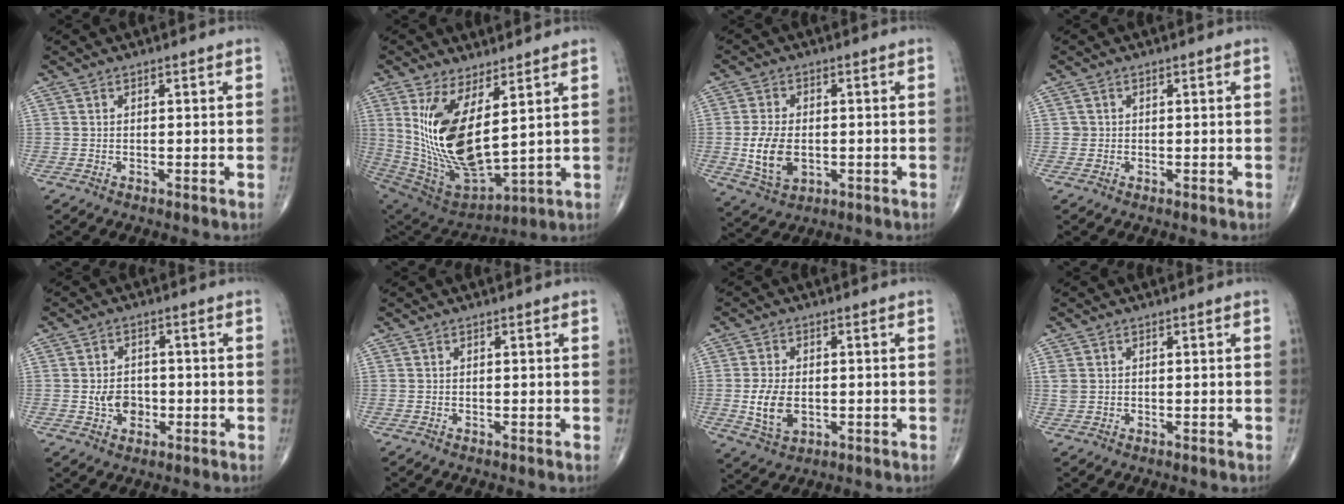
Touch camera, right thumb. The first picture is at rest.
{"total": 18.8, "force": [4.9, 7.9, 16.3], "torque": [-0.319, -0.045, 0.117]}
{"total": 8.9, "force": [-1.1, 5.7, 6.7], "torque": [-0.123, -0.004, -0.011]}
{"total": 0.9, "force": [0.0, 0.9, 0.0], "torque": [0.008, 0.004, 0.000]}
{"total": 5.0, "force": [-0.9, 3.9, 3.0], "torque": [-0.026, 0.007, -0.013]}
{"total": 0.0}
{"total": 7.3, "force": [-0.9, 4.7, 5.6], "torque": [-0.101, -0.005, -0.009]}
{"total": 1.8, "force": [0.4, 1.4, 0.9], "torque": [-0.023, 0.004, 0.014]}